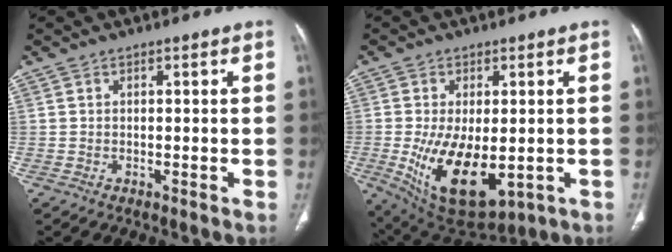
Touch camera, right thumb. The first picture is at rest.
{"total": 15.0, "force": [-2.9, 7.7, 12.5], "torque": [-0.215, -0.022, -0.018]}